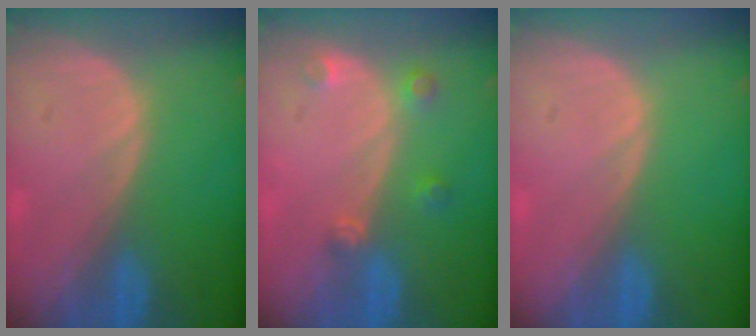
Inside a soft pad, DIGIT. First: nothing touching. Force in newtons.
{"total": 2.7, "press": 2.6, "slide": 0.4}
{"total": 0.0}